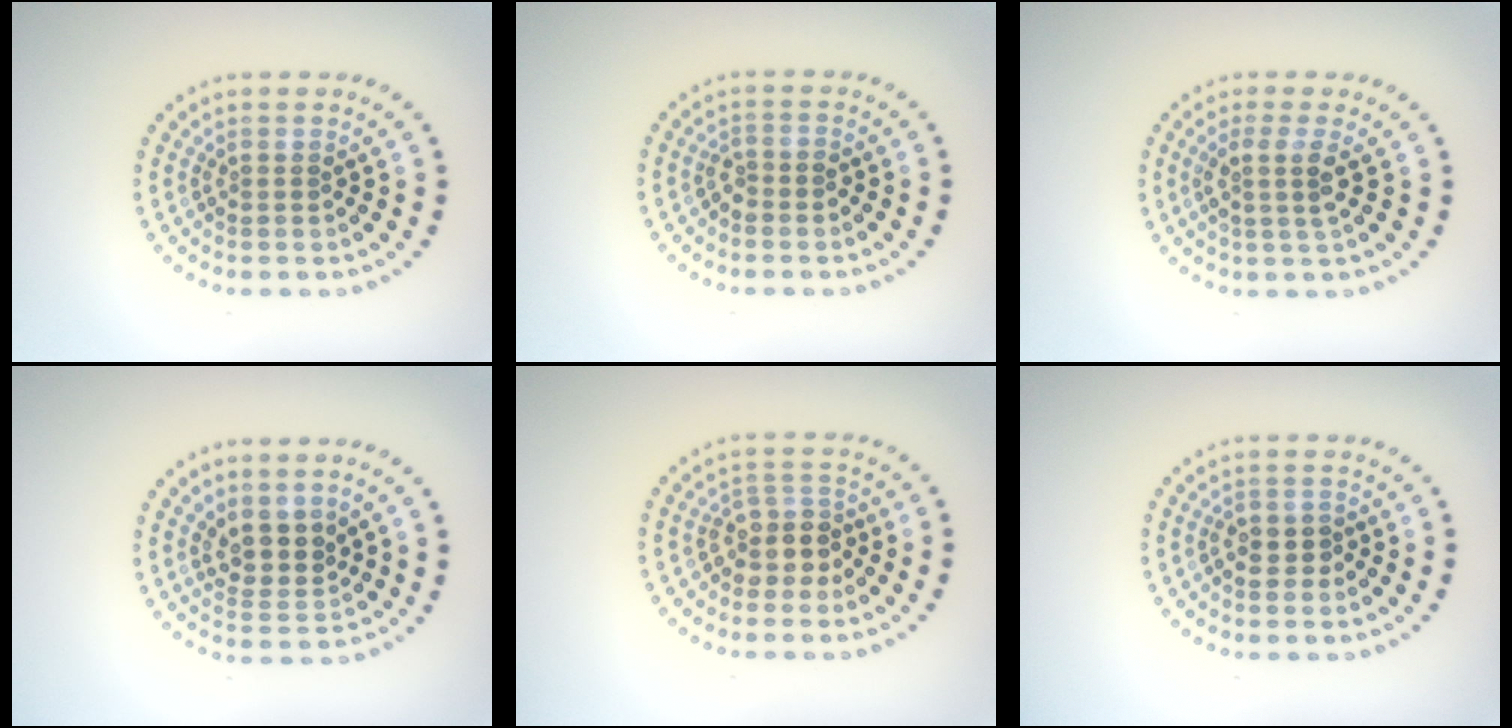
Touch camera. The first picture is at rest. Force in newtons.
{"total": 1.1, "press": 1.1, "slide": 0.4}
{"total": 2.4, "press": 1.8, "slide": 1.6}
{"total": 2.9, "press": 2.4, "slide": 1.6}
{"total": 2.9, "press": 2.4, "slide": 1.6}
{"total": 1.5, "press": 1.4, "slide": 0.6}